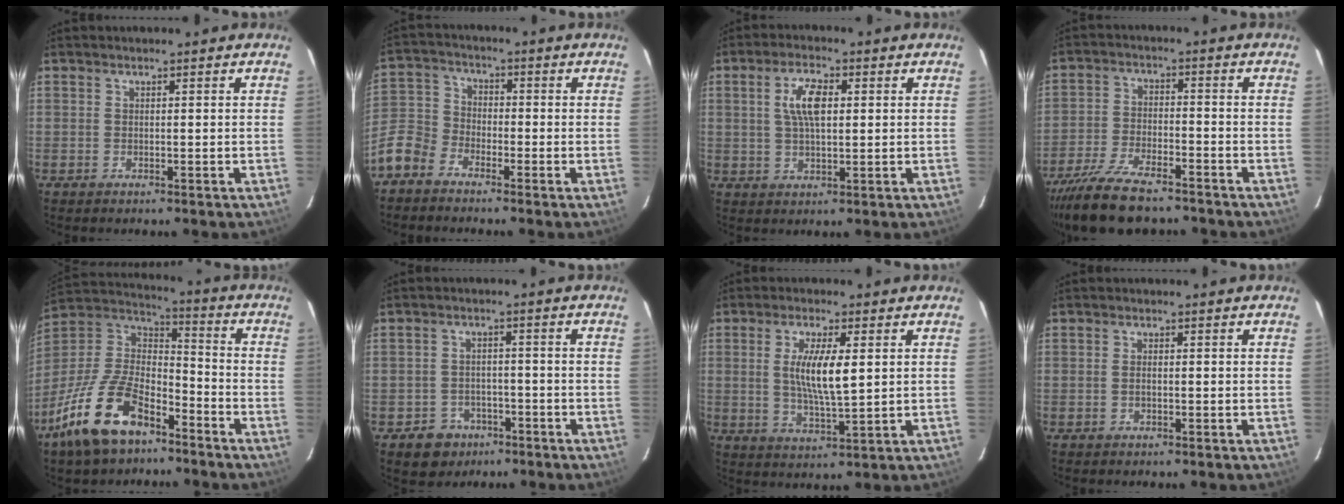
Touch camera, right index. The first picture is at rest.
{"total": 8.1, "force": [-5.5, 5.3, 2.8], "torque": [-0.069, 0.018, -0.127]}
{"total": 6.5, "force": [1.5, 2.8, 5.7], "torque": [-0.109, 0.010, 0.028]}
{"total": 14.1, "force": [-11.6, 4.2, 6.8], "torque": [-0.157, -0.023, -0.205]}
{"total": 19.5, "force": [-12.1, 9.0, 12.4], "torque": [-0.269, -0.008, -0.223]}
{"total": 6.5, "force": [-3.7, 5.2, 1.2], "torque": [-0.041, 0.020, -0.044]}
{"total": 8.4, "force": [1.4, 1.9, 8.0], "torque": [-0.149, -0.005, 0.029]}
{"total": 1.1, "force": [-0.2, 0.6, 1.0], "torque": [-0.019, 0.001, -0.005]}